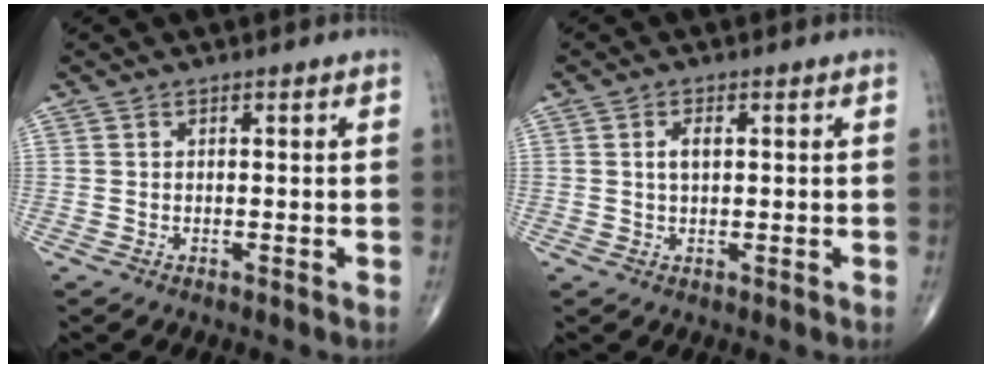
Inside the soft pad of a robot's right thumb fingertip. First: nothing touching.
{"total": 2.4, "force": [0.5, 1.2, 2.0], "torque": [-0.036, 0.002, 0.009]}